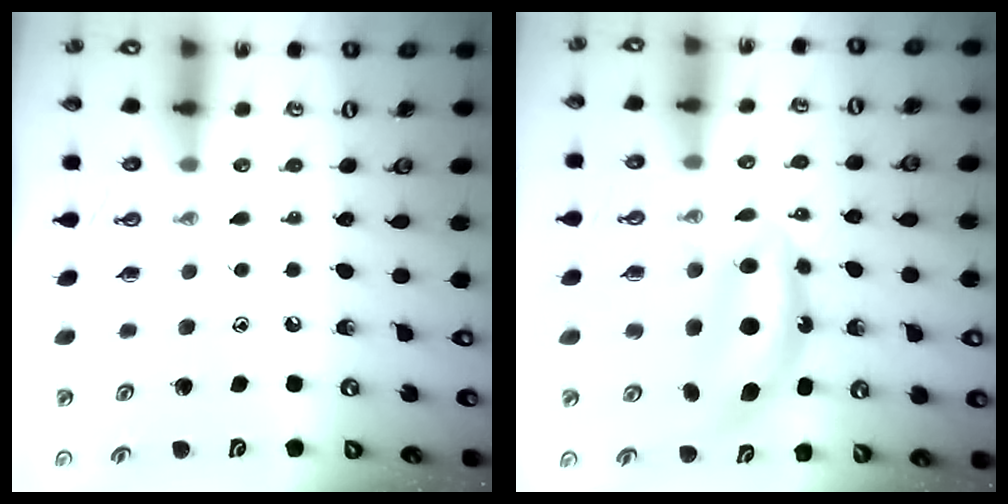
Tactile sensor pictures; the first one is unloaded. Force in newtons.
{"total": 6.9, "press": 6.8, "slide": 0.6}